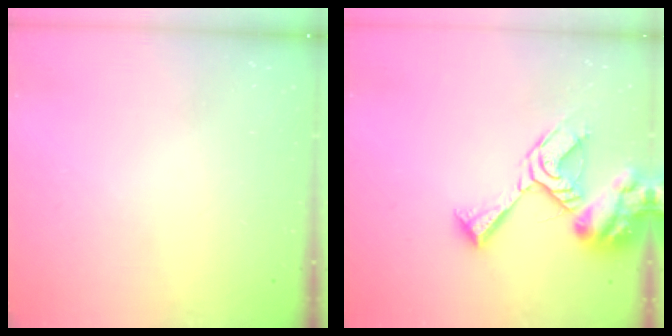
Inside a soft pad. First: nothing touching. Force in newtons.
{"total": 14.0, "press": 13.9, "slide": 1.4}